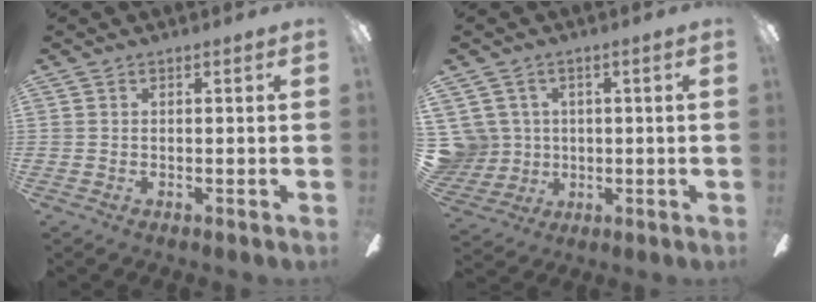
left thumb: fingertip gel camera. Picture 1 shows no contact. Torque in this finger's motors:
{"motor_torque": [-0.17, 0.07, -0.12, -0.38, -0.01]}